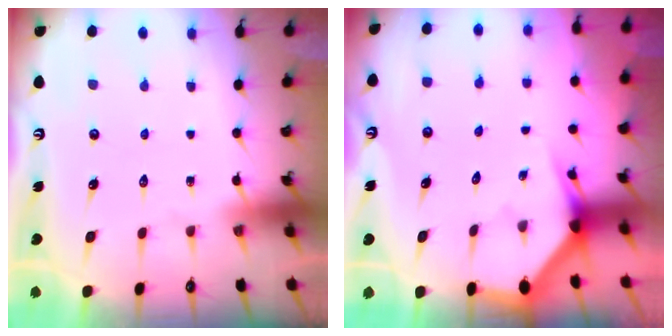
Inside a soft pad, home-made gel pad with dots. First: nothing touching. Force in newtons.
{"total": 2.9, "press": 2.9, "slide": 0.1}